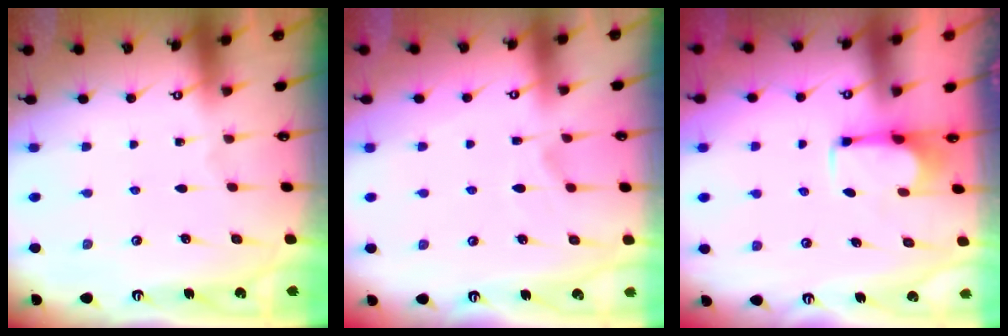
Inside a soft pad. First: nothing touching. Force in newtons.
{"total": 2.2, "press": 1.9, "slide": 1.2}
{"total": 2.8, "press": 2.6, "slide": 0.8}